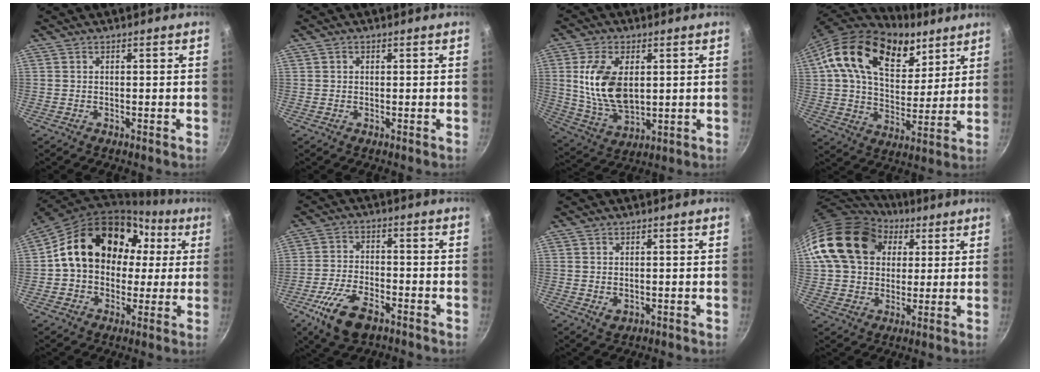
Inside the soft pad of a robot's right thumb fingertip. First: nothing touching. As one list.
[{"total": 0.6, "force": [0.2, 0.5, 0.2], "torque": [-0.002, 0.003, 0.002]}, {"total": 13.9, "force": [2.3, 8.1, 11.0], "torque": [-0.196, -0.017, 0.052]}, {"total": 22.7, "force": [12.5, 13.1, 13.8], "torque": [-0.197, -0.039, 0.207]}, {"total": 20.8, "force": [3.3, 16.0, 12.8], "torque": [-0.185, 0.047, 0.050]}, {"total": 11.0, "force": [-6.0, 5.2, 7.5], "torque": [-0.143, 0.023, -0.114]}, {"total": 1.6, "force": [0.0, 1.2, 1.0], "torque": [-0.016, -0.005, 0.003]}, {"total": 19.5, "force": [6.5, 14.9, 10.8], "torque": [-0.174, 0.011, 0.112]}]